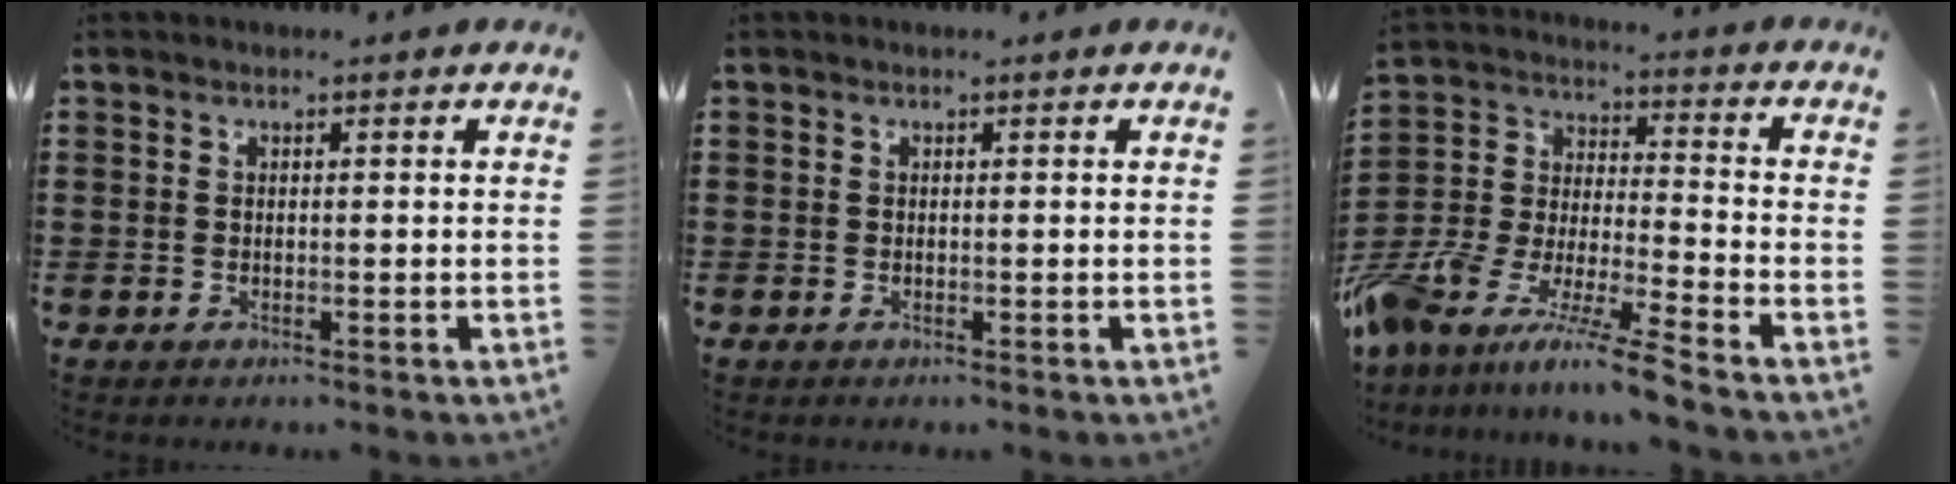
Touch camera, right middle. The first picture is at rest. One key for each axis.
{"total": 0.0}
{"total": 10.2, "fx": -9.3, "fy": -0.1, "fz": 4.2, "tx": -0.095, "ty": 0.001, "tz": -0.194}